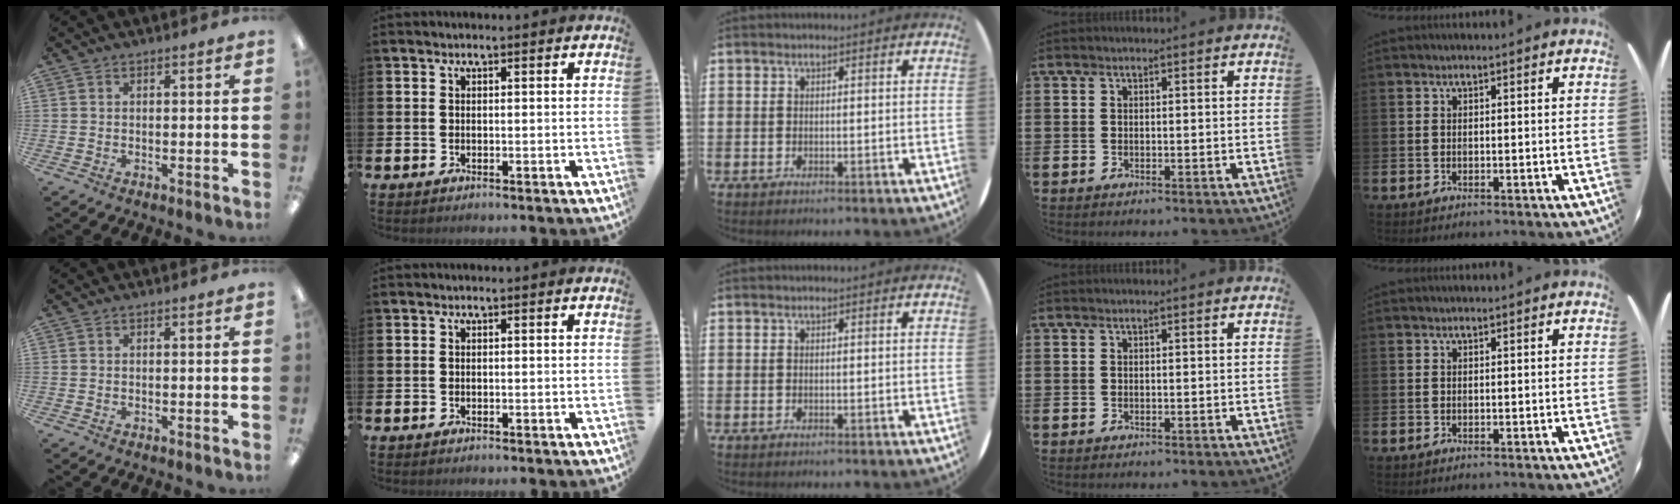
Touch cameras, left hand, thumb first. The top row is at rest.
{}